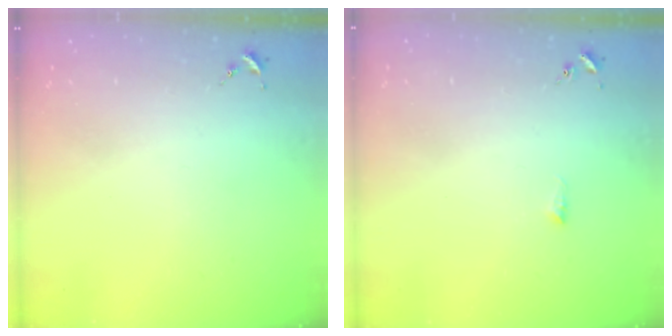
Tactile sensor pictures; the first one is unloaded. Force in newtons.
{"total": 5.6, "press": 5.6, "slide": 0.9}